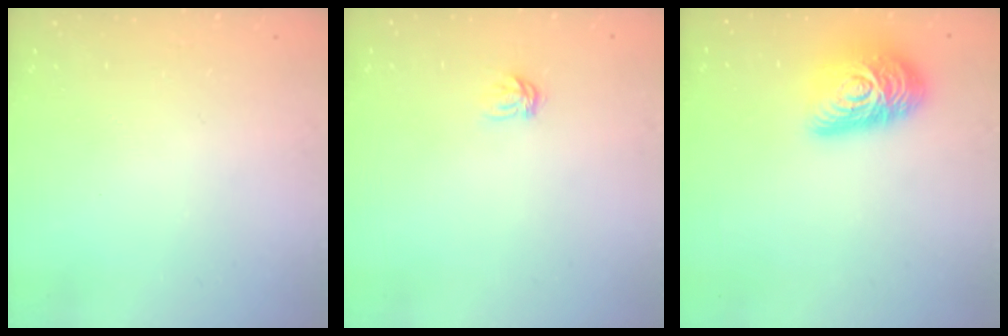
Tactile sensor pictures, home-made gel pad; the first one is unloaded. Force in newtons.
{"total": 3.7, "press": 3.7, "slide": 0.4}
{"total": 15.9, "press": 15.9, "slide": 0.8}